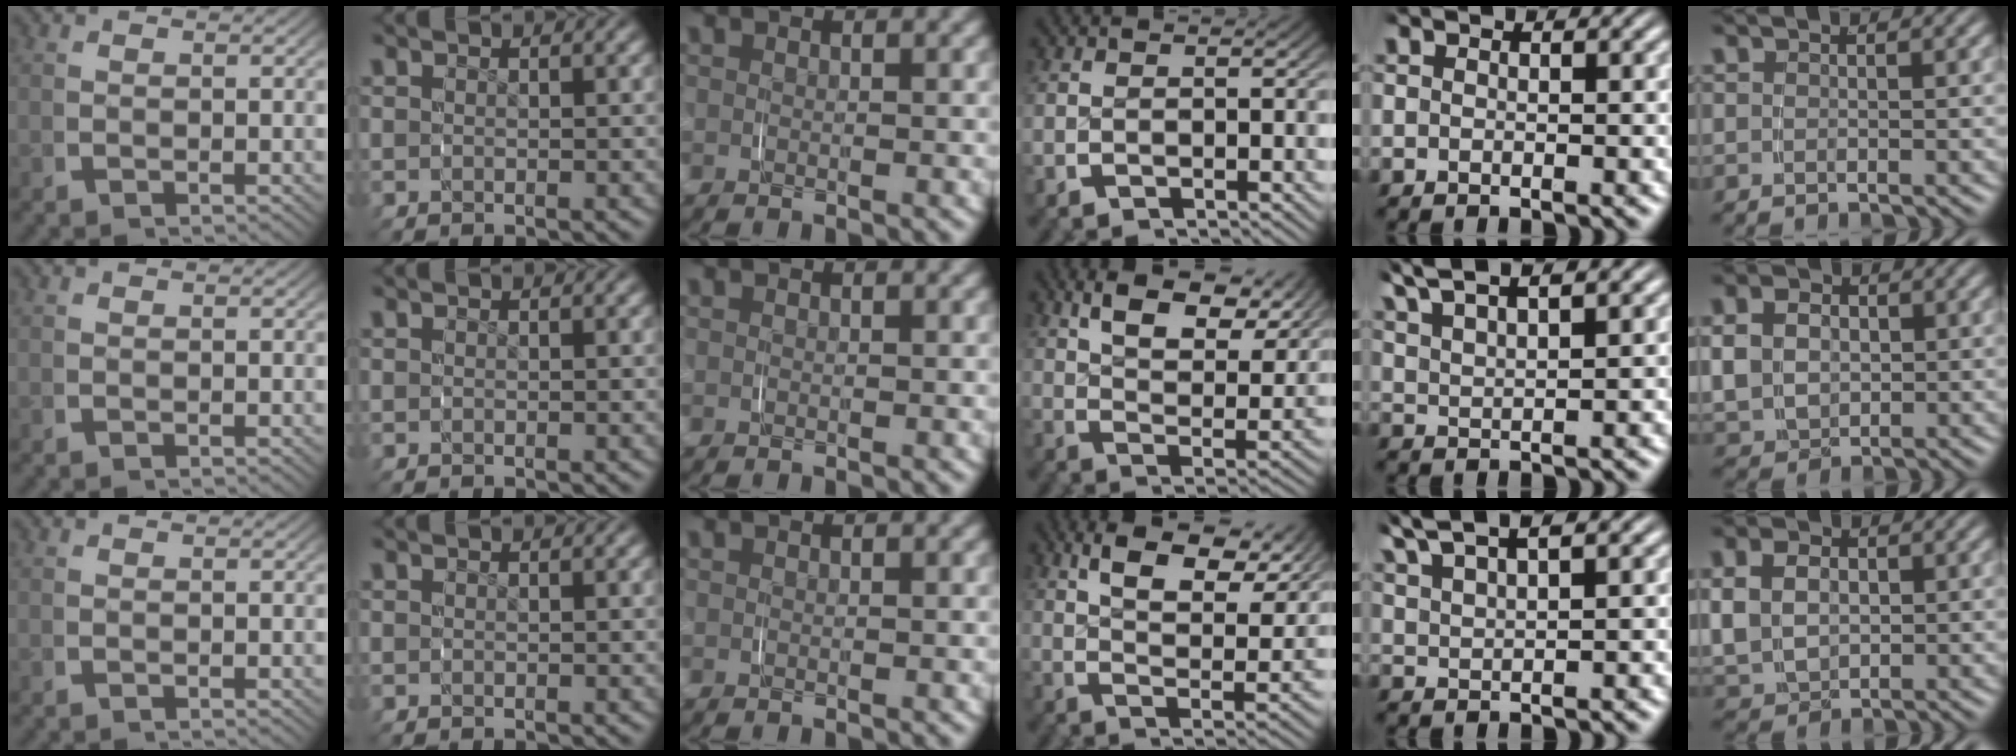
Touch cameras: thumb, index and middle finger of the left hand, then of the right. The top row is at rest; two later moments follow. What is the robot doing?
{"motion": "grasp_and_lifting", "object": "shorts"}